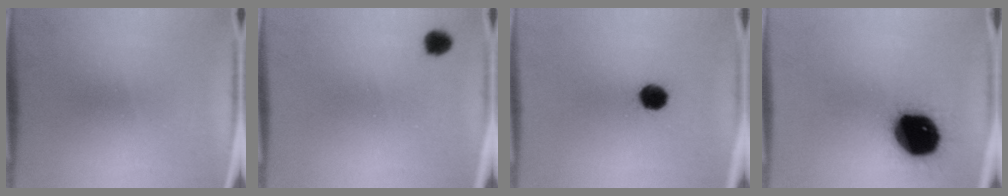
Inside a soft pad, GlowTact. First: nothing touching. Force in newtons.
{"total": 2.4}
{"total": 5.4}
{"total": 20.1}